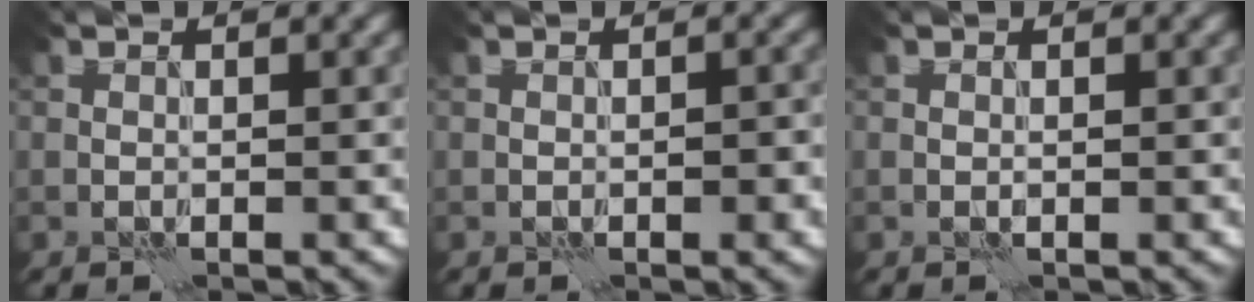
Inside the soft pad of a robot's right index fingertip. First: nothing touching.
{"total": 1.4, "force": [-0.4, 0.4, 1.3], "torque": [-0.020, 0.003, -0.007]}
{"total": 0.0}